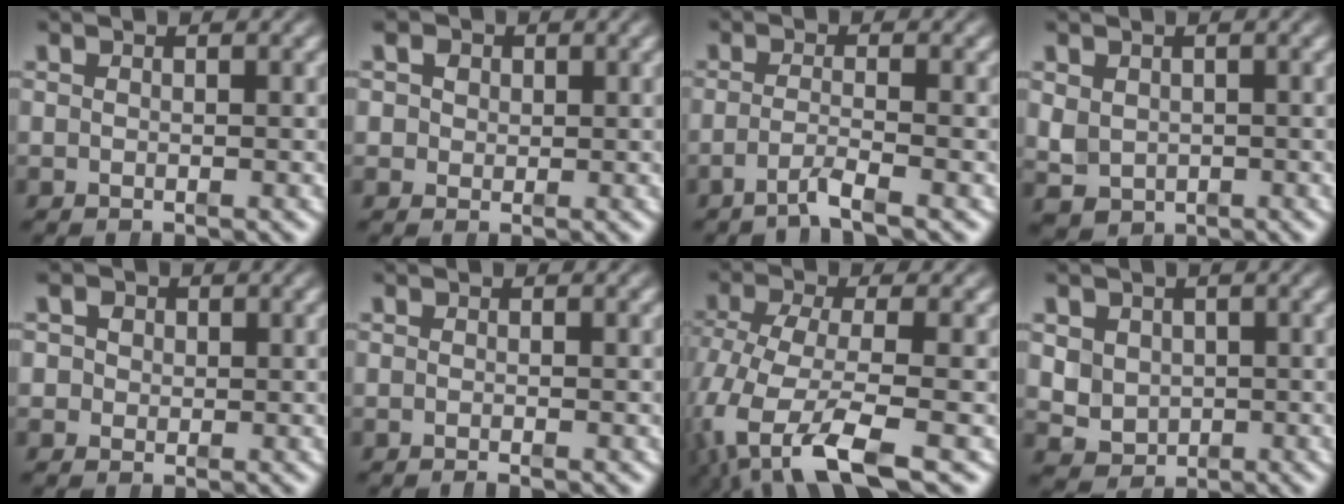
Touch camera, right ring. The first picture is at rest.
{"total": 2.6, "force": [0.7, 2.4, 0.9], "torque": [-0.026, -0.008, 0.016]}
{"total": 2.5, "force": [-1.8, -0.2, 1.8], "torque": [-0.038, -0.016, -0.027]}
{"total": 3.9, "force": [-0.3, 3.4, 1.7], "torque": [-0.052, -0.034, 0.013]}
{"total": 2.8, "force": [0.3, 2.7, 0.8], "torque": [-0.022, -0.004, 0.001]}
{"total": 0.9, "force": [-0.7, 0.0, 0.5], "torque": [-0.005, 0.004, -0.015]}
{"total": 8.9, "force": [-3.7, 4.9, 6.5], "torque": [-0.154, -0.053, -0.038]}
{"total": 5.2, "force": [-0.3, 4.7, 2.1], "torque": [-0.057, -0.032, 0.012]}